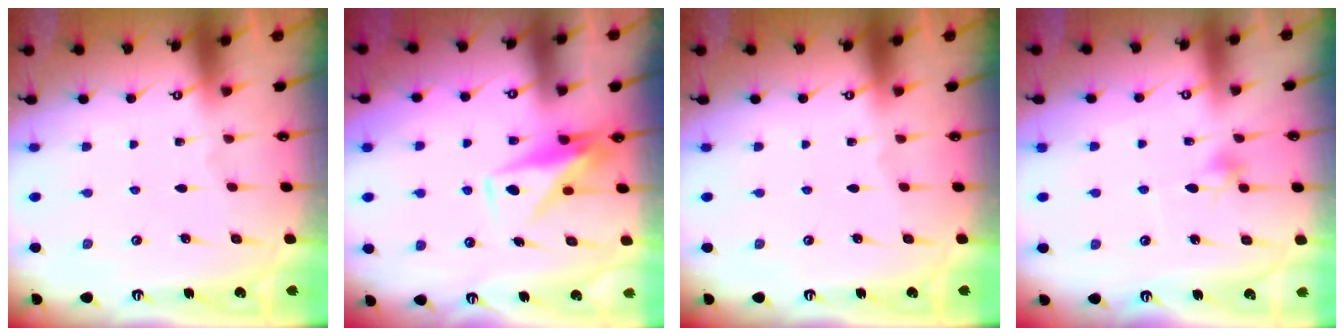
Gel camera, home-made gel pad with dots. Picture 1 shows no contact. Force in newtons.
{"total": 8.1, "press": 8.1, "slide": 0.2}
{"total": 0.0}
{"total": 7.2, "press": 7.1, "slide": 1.2}